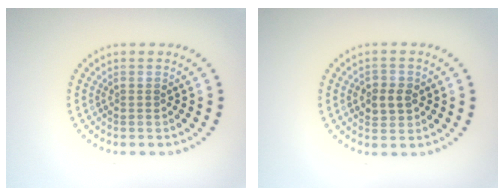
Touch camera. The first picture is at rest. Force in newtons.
{"total": 2.5, "press": 2.4, "slide": 0.4}